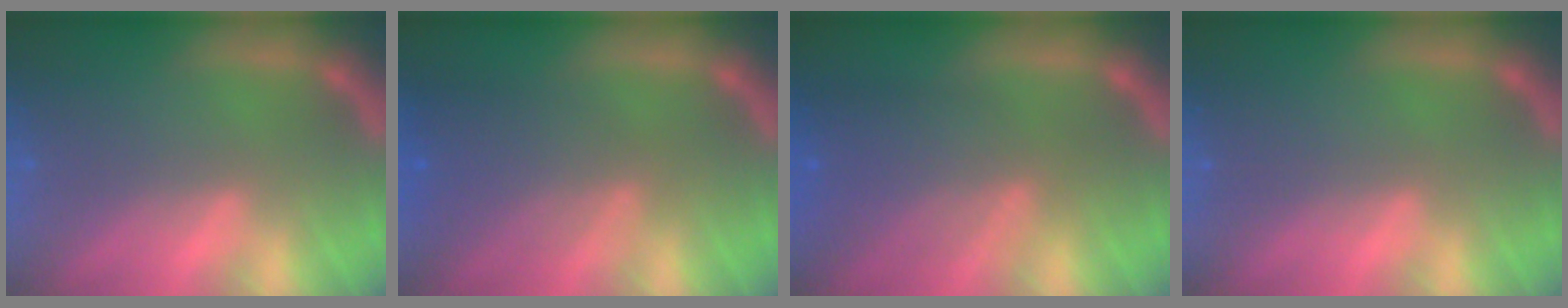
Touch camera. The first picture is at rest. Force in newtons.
{"total": 5.1}
{"total": 6.5}
{"total": 0.0}